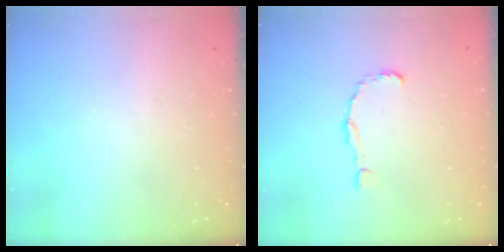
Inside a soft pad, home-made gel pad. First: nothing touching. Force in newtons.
{"total": 1.6, "press": 1.5, "slide": 0.1}